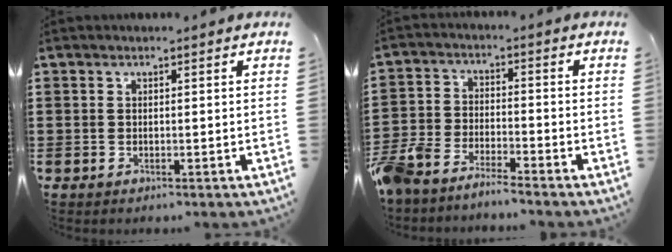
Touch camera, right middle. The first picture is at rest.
{"total": 5.8, "force": [-5.8, 0.2, 0.8], "torque": [-0.046, -0.005, -0.123]}